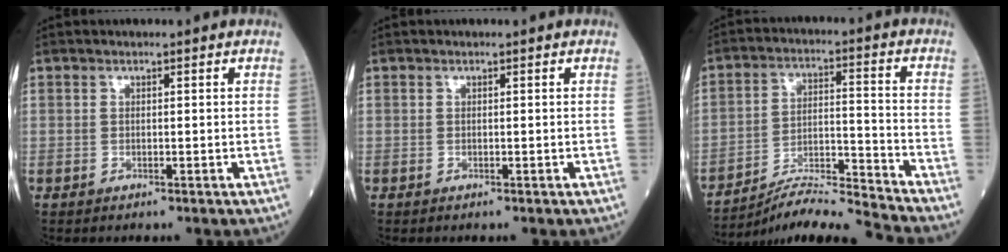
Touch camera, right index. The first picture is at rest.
{"total": 0.0}
{"total": 11.1, "force": [-10.7, -2.7, 1.8], "torque": [-0.028, 0.016, -0.192]}